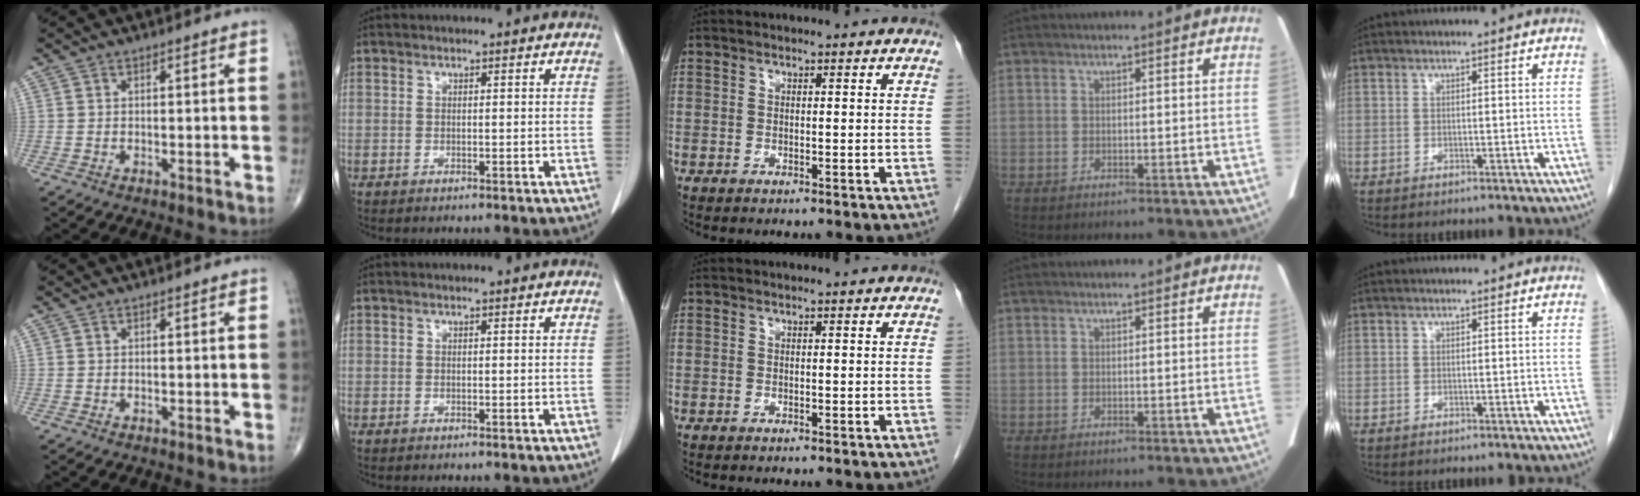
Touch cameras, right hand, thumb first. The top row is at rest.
{}